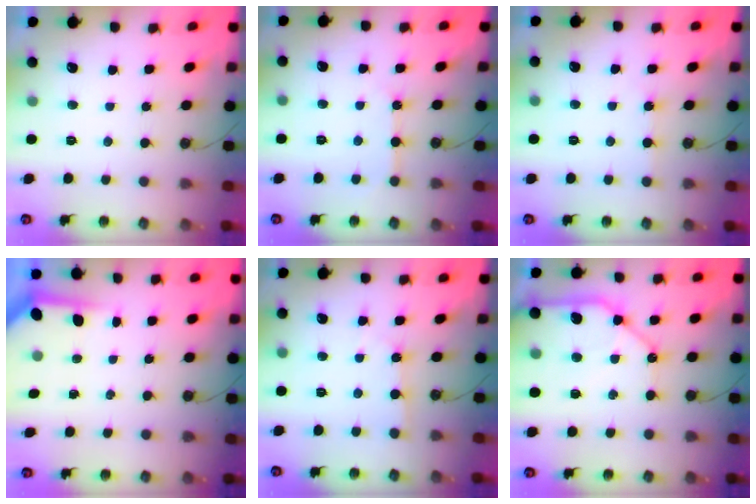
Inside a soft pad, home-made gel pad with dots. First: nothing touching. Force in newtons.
{"total": 3.8, "press": 3.8, "slide": 0.4}
{"total": 2.7, "press": 2.7, "slide": 0.5}
{"total": 3.8, "press": 3.8, "slide": 0.4}
{"total": 1.8, "press": 1.8, "slide": 0.3}
{"total": 15.8, "press": 15.7, "slide": 2.0}